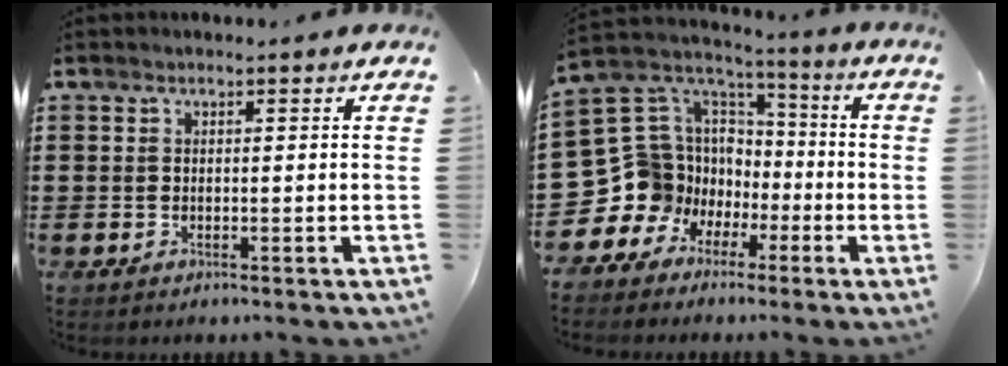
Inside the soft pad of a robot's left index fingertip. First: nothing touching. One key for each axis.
{"total": 11.3, "fx": -3.0, "fy": 10.8, "fz": 1.1, "tx": -0.089, "ty": -0.027, "tz": -0.035}